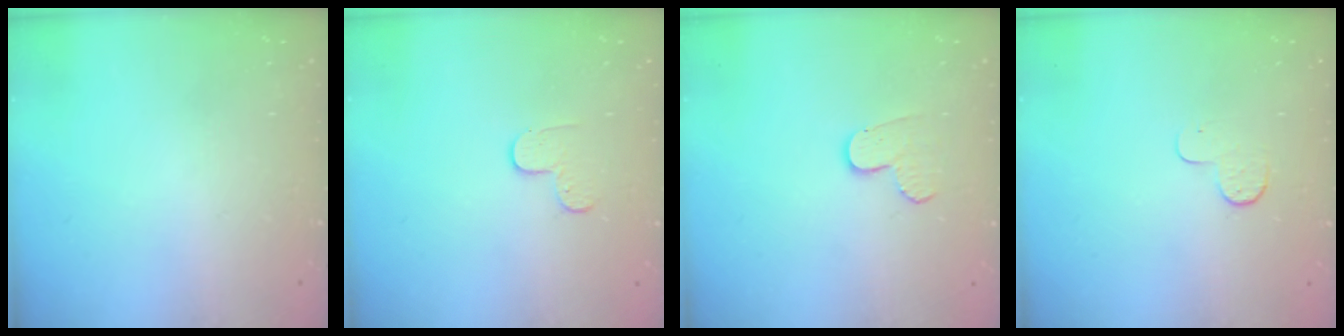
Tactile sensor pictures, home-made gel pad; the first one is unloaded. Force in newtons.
{"total": 4.2, "press": 4.1, "slide": 0.5}
{"total": 6.6, "press": 6.6, "slide": 0.6}
{"total": 5.0, "press": 5.0, "slide": 0.5}